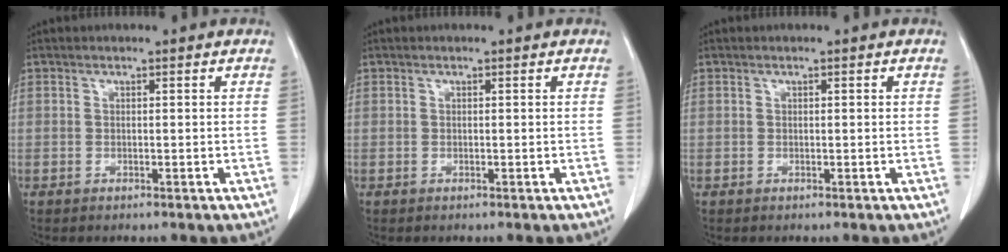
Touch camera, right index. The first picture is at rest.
{"total": 0.0}
{"total": 0.0}